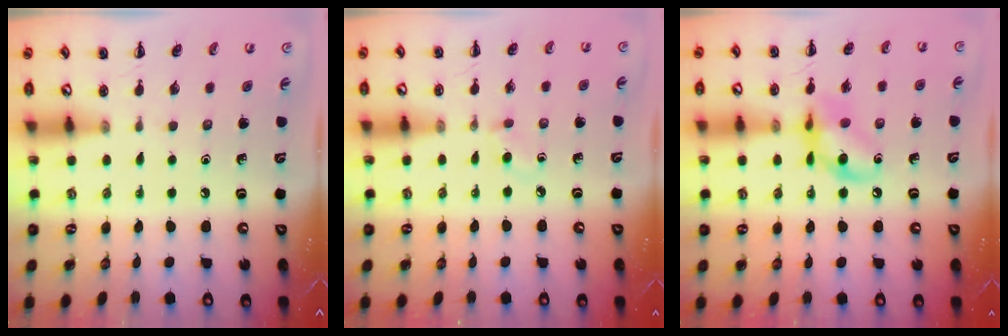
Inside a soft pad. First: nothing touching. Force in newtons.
{"total": 1.5, "press": 1.3, "slide": 0.8}
{"total": 12.2, "press": 12.0, "slide": 2.0}